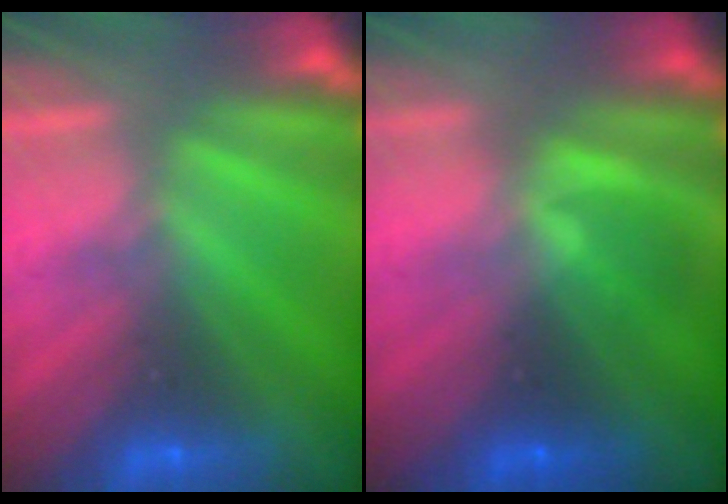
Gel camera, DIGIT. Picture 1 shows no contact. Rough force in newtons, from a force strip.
{"total": 1.2}